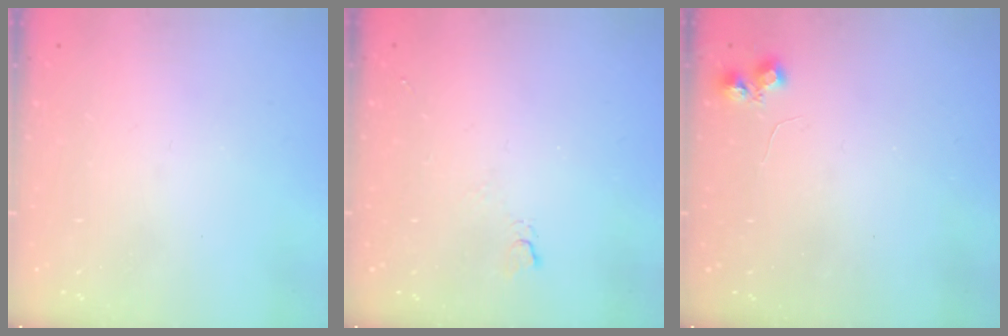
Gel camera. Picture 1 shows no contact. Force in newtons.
{"total": 2.7, "press": 2.6, "slide": 0.5}
{"total": 5.2, "press": 5.1, "slide": 0.7}